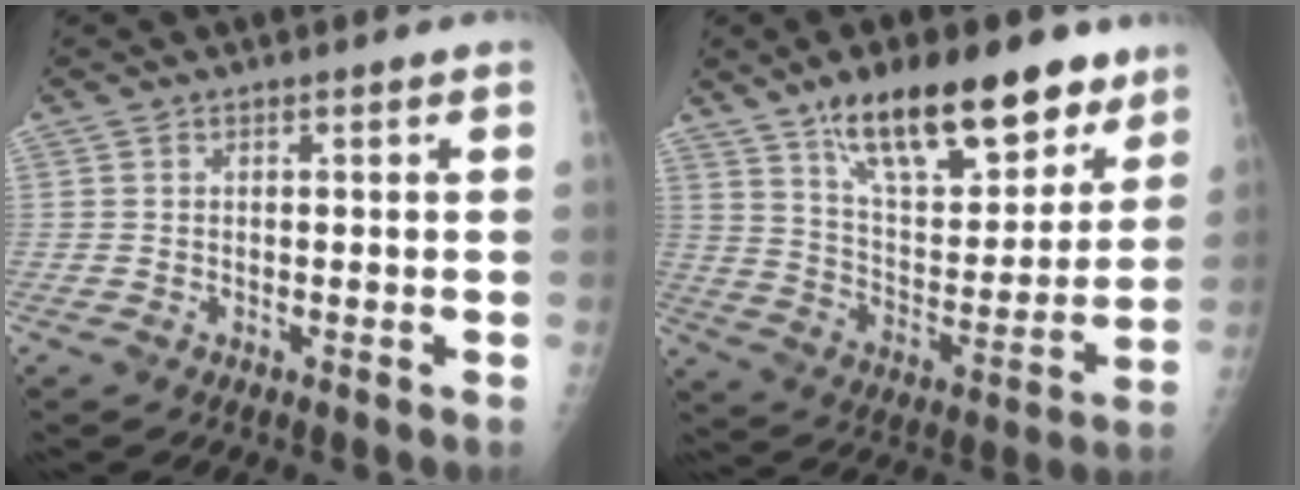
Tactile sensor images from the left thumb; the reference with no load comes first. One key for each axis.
{"total": 22.2, "fx": 14.5, "fy": 8.9, "fz": 14.2, "tx": -0.172, "ty": -0.059, "tz": 0.242}